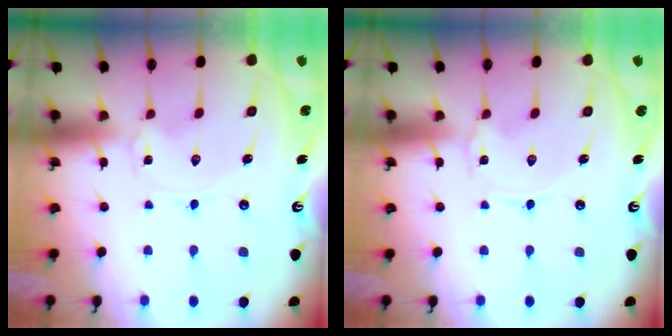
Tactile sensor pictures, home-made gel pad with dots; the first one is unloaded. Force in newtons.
{"total": 0.0}